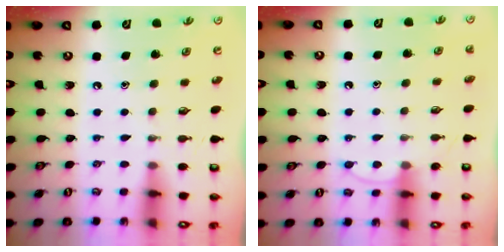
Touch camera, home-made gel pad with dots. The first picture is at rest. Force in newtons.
{"total": 7.3, "press": 7.2, "slide": 0.7}